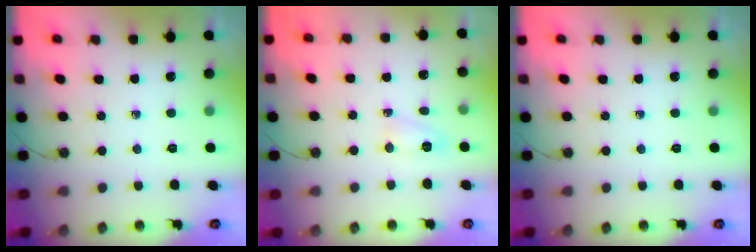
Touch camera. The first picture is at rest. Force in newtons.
{"total": 3.9, "press": 3.9, "slide": 0.5}
{"total": 0.0}